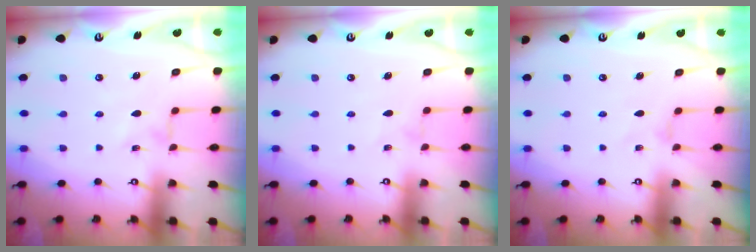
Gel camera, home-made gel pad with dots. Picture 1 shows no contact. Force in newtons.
{"total": 0.0}
{"total": 0.0}